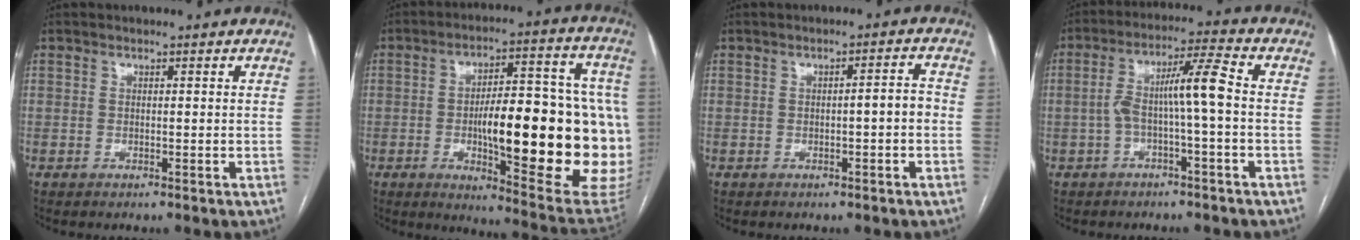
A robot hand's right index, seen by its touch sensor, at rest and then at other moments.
{"total": 27.0, "force": [-3.1, 6.4, 26.1], "torque": [-0.283, 0.013, -0.029]}
{"total": 2.5, "force": [-0.7, 0.5, 2.4], "torque": [-0.031, 0.010, -0.009]}
{"total": 7.8, "force": [-1.0, 0.0, 7.7], "torque": [-0.142, 0.033, -0.017]}